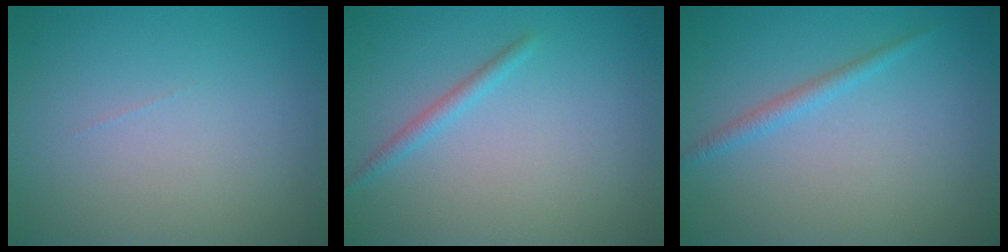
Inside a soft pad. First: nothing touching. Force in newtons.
{"total": 1.3, "press": 1.2, "slide": 0.1}
{"total": 1.3, "press": 1.3, "slide": 0.1}